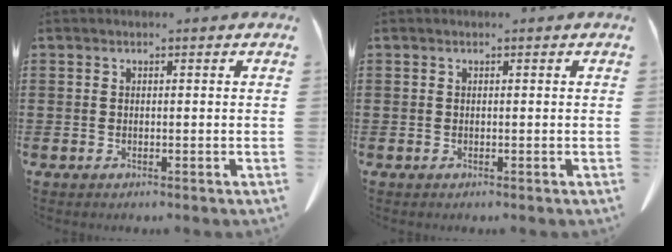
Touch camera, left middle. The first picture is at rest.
{"total": 0.0}